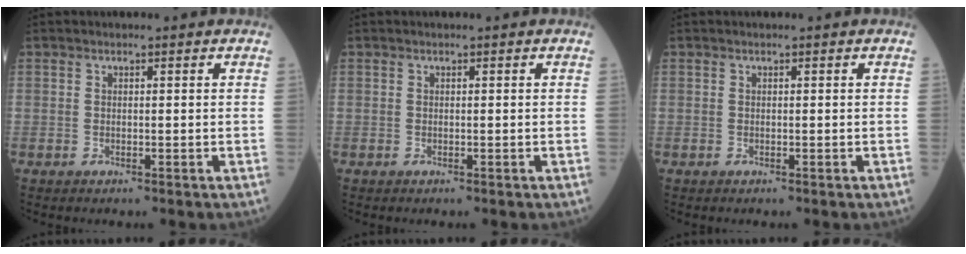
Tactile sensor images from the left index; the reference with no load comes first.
{"total": 0.0}
{"total": 0.0}